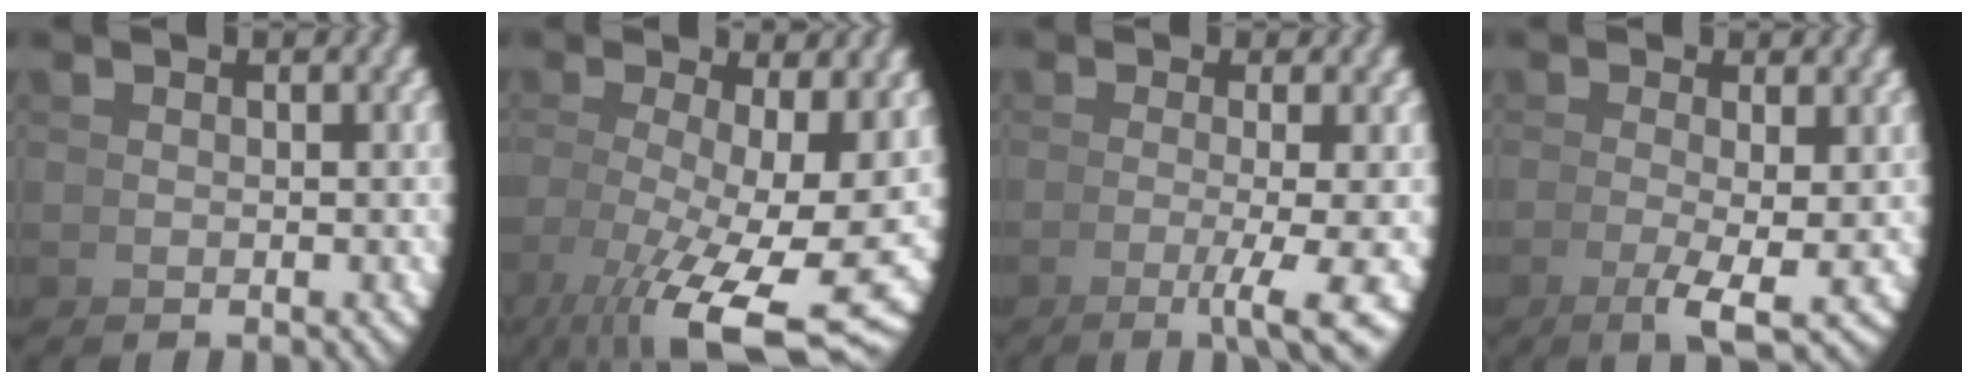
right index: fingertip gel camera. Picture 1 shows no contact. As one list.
[{"total": 10.3, "force": [-2.3, 4.8, 8.8], "torque": [-0.148, -0.050, -0.004]}, {"total": 5.9, "force": [-2.6, 0.8, 5.3], "torque": [-0.061, -0.009, -0.035]}, {"total": 3.6, "force": [-1.0, 0.1, 3.4], "torque": [-0.058, -0.015, -0.008]}]